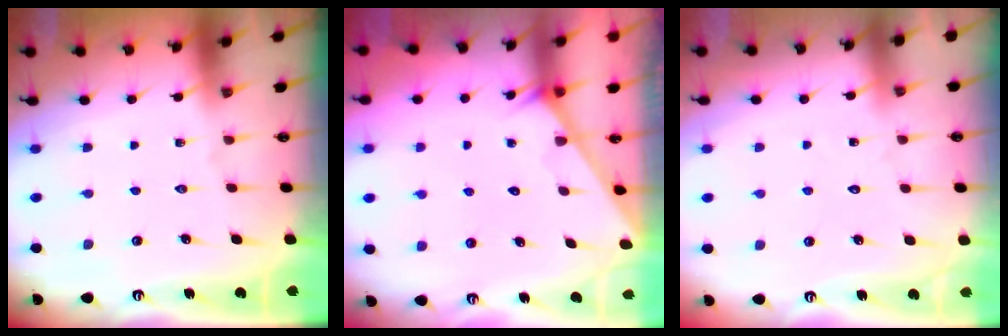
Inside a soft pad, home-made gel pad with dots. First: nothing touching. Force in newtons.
{"total": 1.6, "press": 1.6, "slide": 0.1}
{"total": 4.3, "press": 4.3, "slide": 0.3}